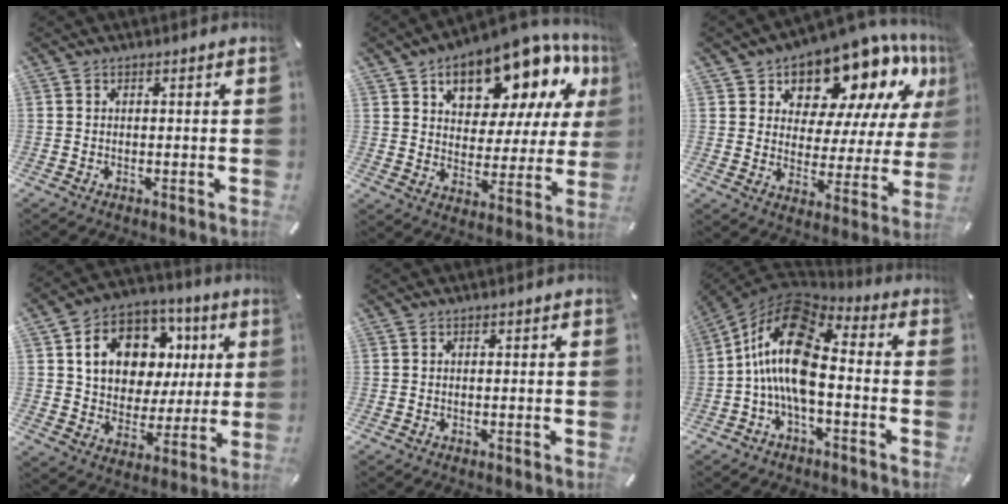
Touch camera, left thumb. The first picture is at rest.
{"total": 17.9, "force": [12.0, 9.3, 9.5], "torque": [-0.146, -0.080, 0.201]}
{"total": 15.2, "force": [11.9, 7.5, 5.9], "torque": [-0.094, -0.100, 0.201]}
{"total": 14.5, "force": [5.1, 11.6, 7.0], "torque": [-0.119, -0.012, 0.100]}
{"total": 0.0}
{"total": 17.0, "force": [-1.3, 9.1, 14.2], "torque": [-0.299, 0.004, -0.024]}